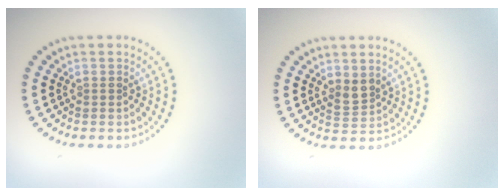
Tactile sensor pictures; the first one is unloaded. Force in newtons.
{"total": 1.7, "press": 1.4, "slide": 0.9}